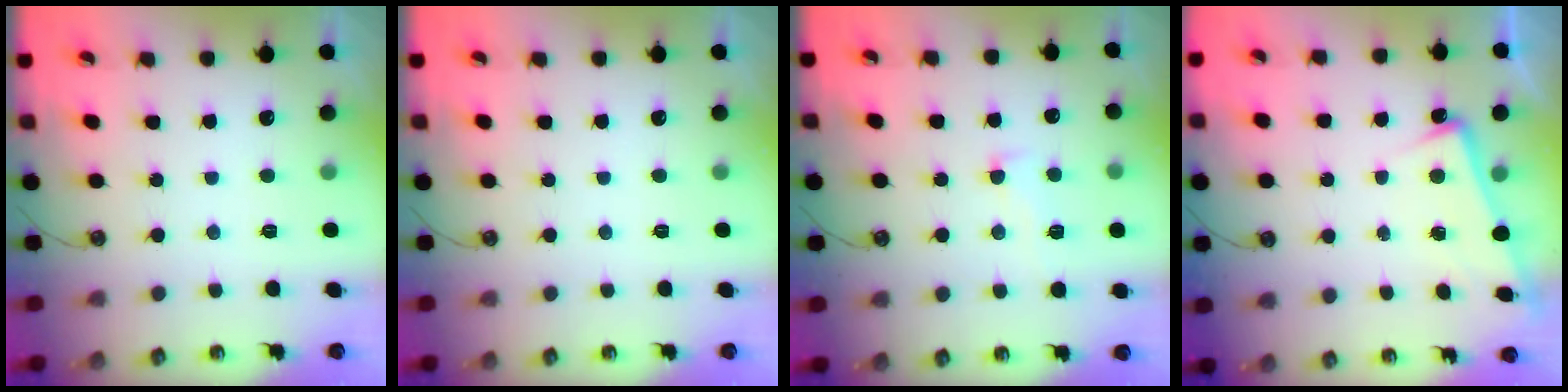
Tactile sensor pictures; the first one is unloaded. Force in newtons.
{"total": 0.0}
{"total": 1.4, "press": 1.1, "slide": 0.8}
{"total": 5.9, "press": 5.8, "slide": 0.6}